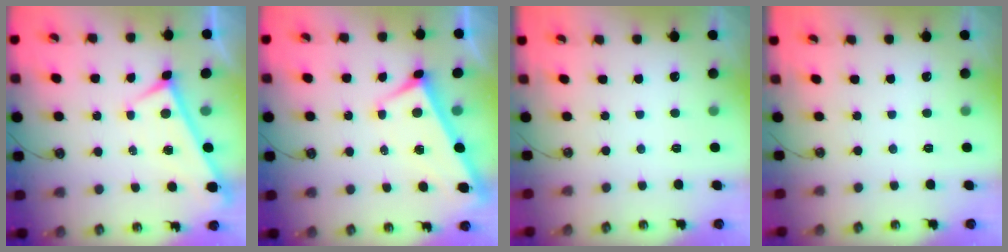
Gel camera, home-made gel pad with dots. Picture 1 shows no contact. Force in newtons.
{"total": 1.9, "press": 1.9, "slide": 0.5}
{"total": 0.0}
{"total": 0.0}